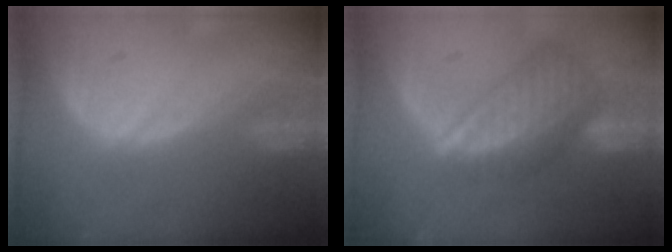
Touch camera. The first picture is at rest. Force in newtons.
{"total": 8.3, "press": 7.5, "slide": 3.6}